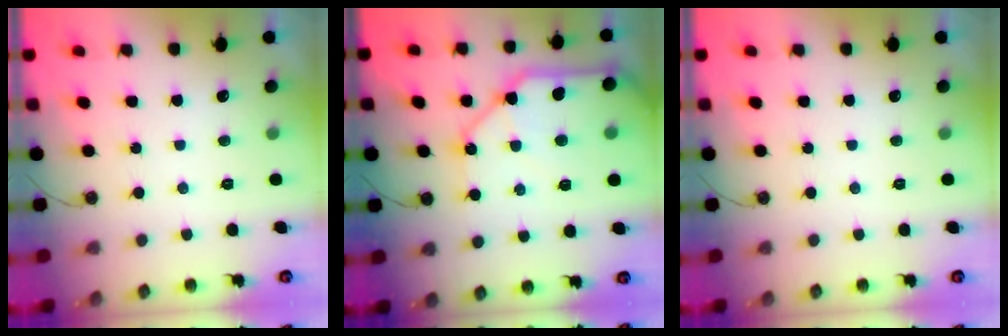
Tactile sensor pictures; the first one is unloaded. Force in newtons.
{"total": 15.9, "press": 15.7, "slide": 2.1}
{"total": 0.0}